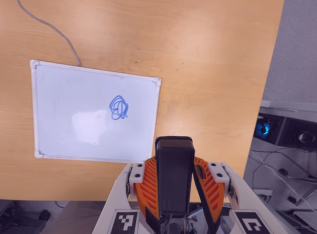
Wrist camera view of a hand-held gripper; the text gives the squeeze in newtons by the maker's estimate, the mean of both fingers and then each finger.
{"total": 4.0, "left": 3.0, "right": 5.0}